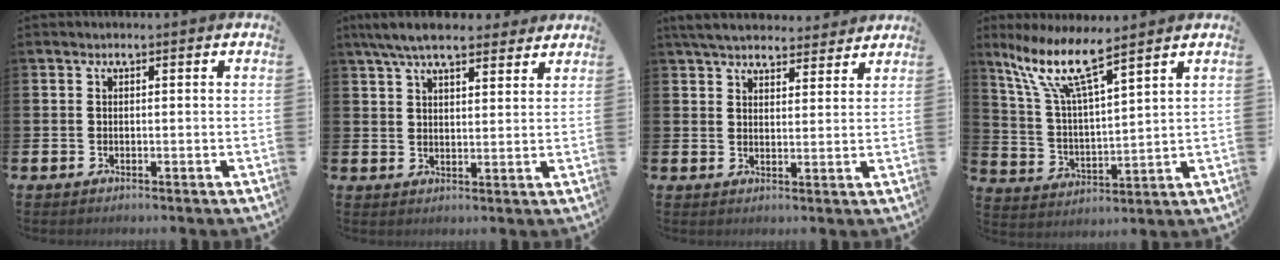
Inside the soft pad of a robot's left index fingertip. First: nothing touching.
{"total": 6.9, "force": [6.1, 1.7, 2.7], "torque": [-0.069, -0.015, 0.112]}
{"total": 5.4, "force": [5.1, 1.3, 1.2], "torque": [-0.039, -0.022, 0.094]}
{"total": 9.7, "force": [7.6, 1.7, 5.7], "torque": [-0.143, -0.029, 0.134]}